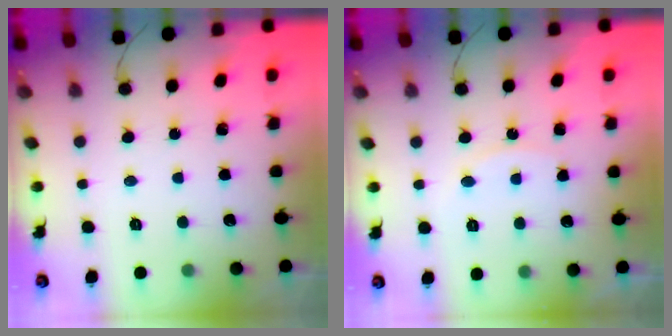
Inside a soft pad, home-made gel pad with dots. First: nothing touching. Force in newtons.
{"total": 4.4, "press": 4.4, "slide": 0.1}